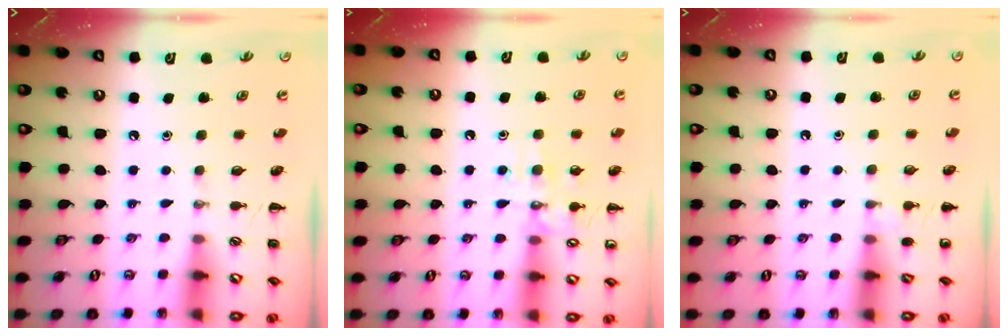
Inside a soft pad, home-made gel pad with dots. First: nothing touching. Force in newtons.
{"total": 9.7, "press": 9.7, "slide": 0.7}
{"total": 5.9, "press": 5.7, "slide": 1.6}